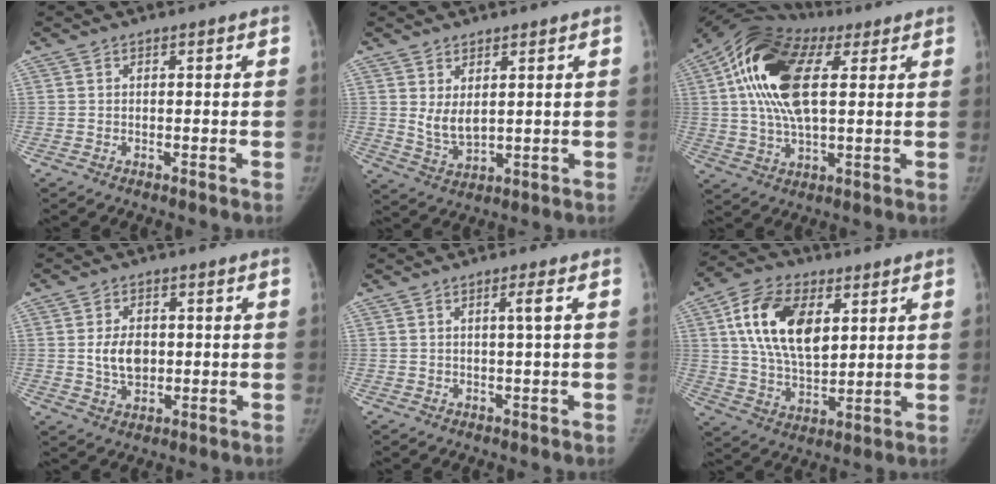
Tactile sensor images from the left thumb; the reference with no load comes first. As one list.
[{"total": 4.6, "force": [1.5, 2.3, 3.7], "torque": [-0.059, -0.024, 0.040]}, {"total": 18.3, "force": [5.1, 9.2, 15.0], "torque": [-0.285, 0.015, 0.080]}, {"total": 6.0, "force": [0.3, 4.1, 4.3], "torque": [-0.063, -0.006, 0.012]}, {"total": 1.8, "force": [0.4, -0.6, 1.7], "torque": [-0.031, -0.004, 0.008]}, {"total": 16.5, "force": [5.2, 9.6, 12.4], "torque": [-0.198, -0.014, 0.094]}]